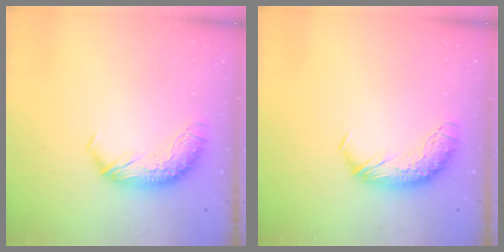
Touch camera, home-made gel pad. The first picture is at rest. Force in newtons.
{"total": 0.0}